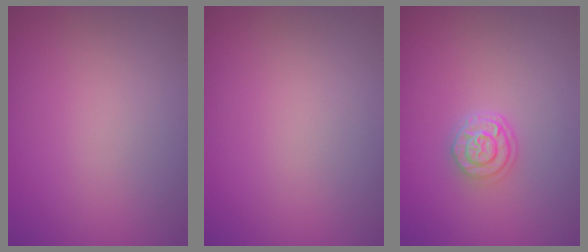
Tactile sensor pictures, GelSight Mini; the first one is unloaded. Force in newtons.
{"total": 0.0}
{"total": 2.6, "press": 2.2, "slide": 1.5}